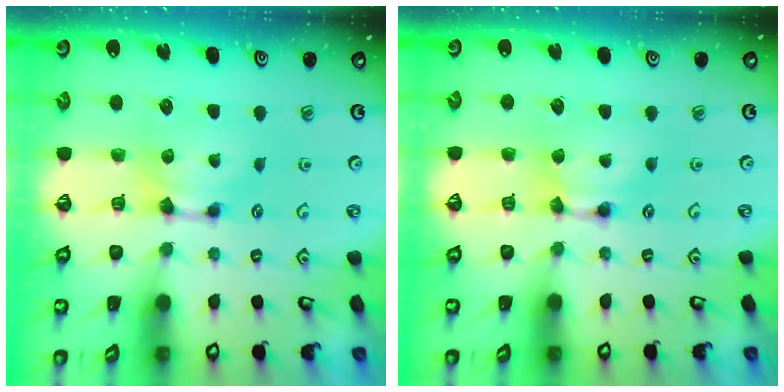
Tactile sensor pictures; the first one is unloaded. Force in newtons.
{"total": 1.6, "press": 1.6, "slide": 0.2}